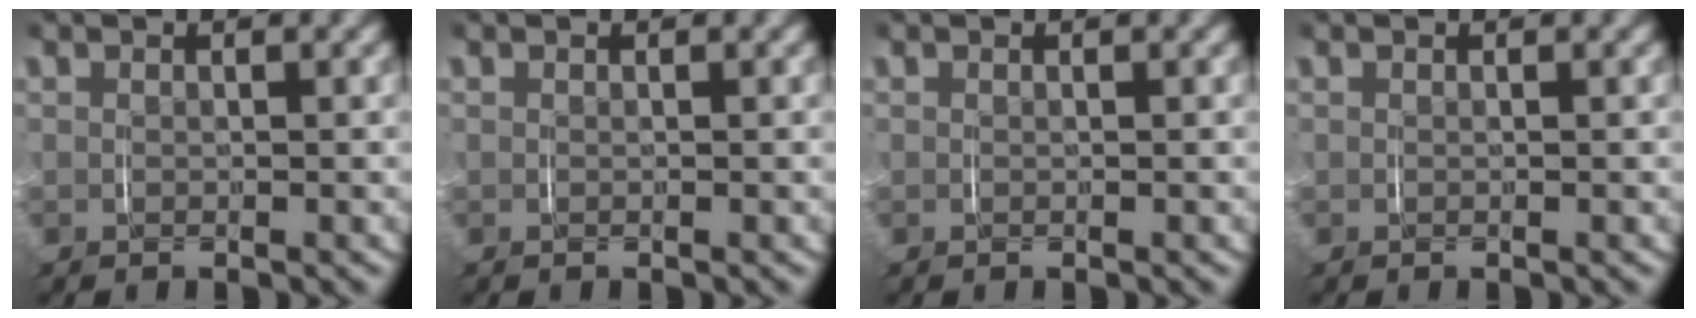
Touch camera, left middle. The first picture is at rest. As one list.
[{"total": 0.0}, {"total": 0.0}, {"total": 0.0}]